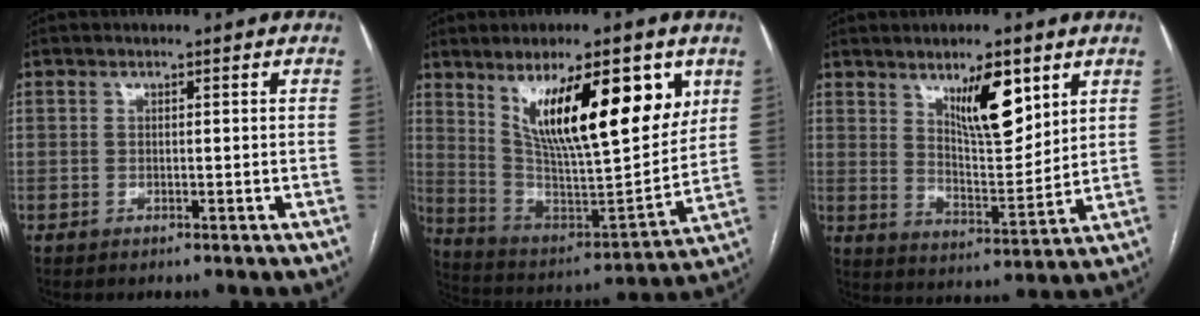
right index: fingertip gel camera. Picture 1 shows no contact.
{"total": 20.3, "force": [9.4, 4.4, 17.5], "torque": [-0.275, -0.004, 0.166]}
{"total": 9.9, "force": [5.4, 2.8, 7.8], "torque": [-0.133, -0.007, 0.098]}